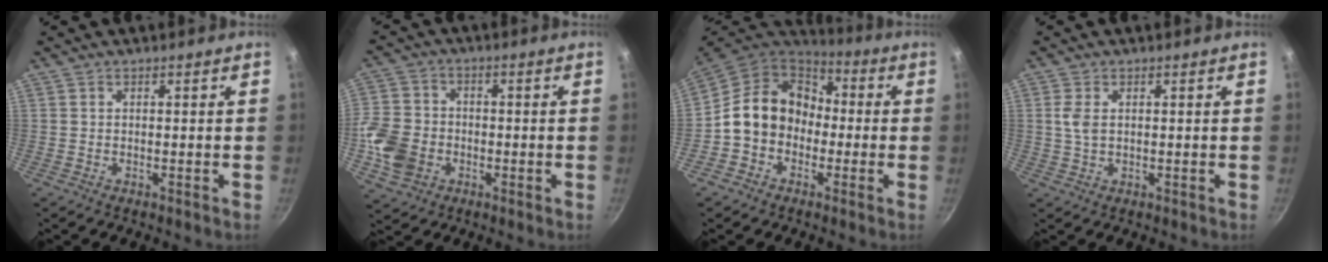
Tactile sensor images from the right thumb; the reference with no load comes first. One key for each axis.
{"total": 10.7, "fx": -2.8, "fy": 8.7, "fz": 5.6, "tx": -0.099, "ty": 0.020, "tz": -0.063}
{"total": 14.6, "fx": -1.2, "fy": 12.2, "fz": 7.9, "tx": -0.104, "ty": 0.052, "tz": -0.035}
{"total": 3.0, "fx": 0.6, "fy": 1.7, "fz": 2.3, "tx": -0.049, "ty": 0.000, "tz": 0.013}